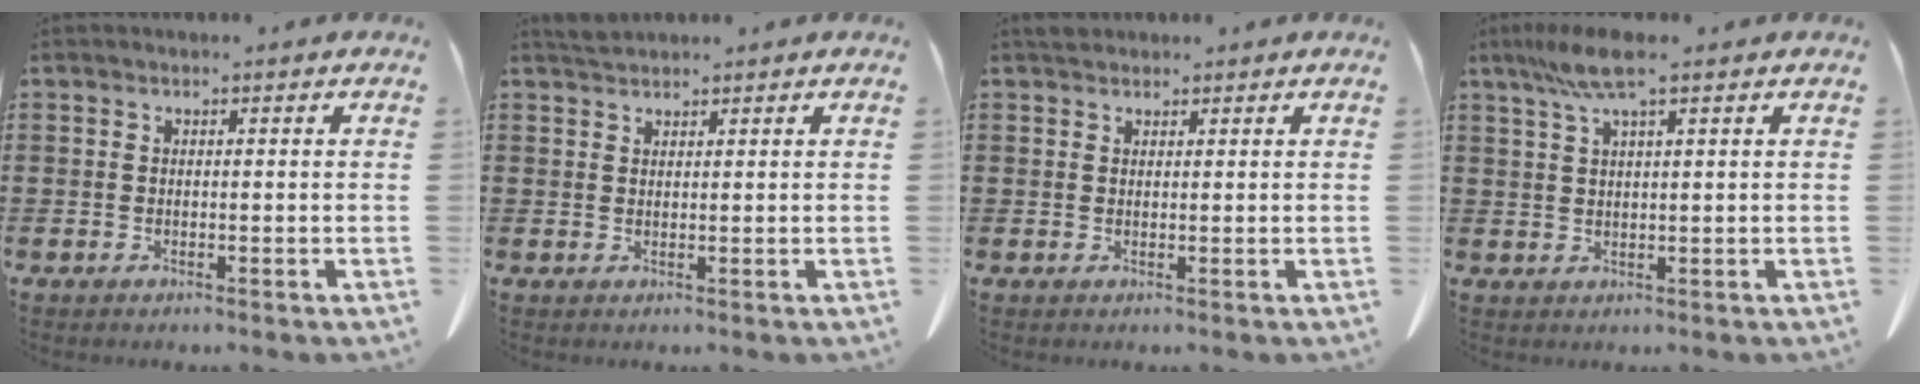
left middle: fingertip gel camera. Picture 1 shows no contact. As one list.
[{"total": 1.7, "force": [1.5, 0.3, 0.6], "torque": [-0.017, 0.001, 0.031]}, {"total": 1.5, "force": [1.2, 0.7, 0.4], "torque": [-0.012, 0.003, 0.025]}, {"total": 5.8, "force": [3.3, 0.7, 4.7], "torque": [-0.099, 0.003, 0.060]}]